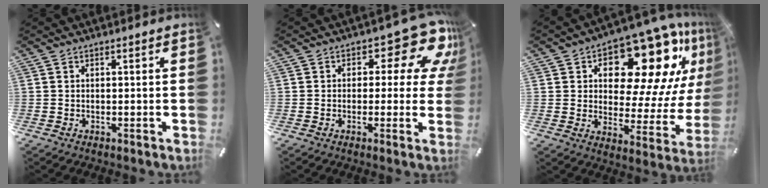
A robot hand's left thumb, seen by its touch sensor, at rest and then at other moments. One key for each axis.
{"total": 13.1, "fx": 6.2, "fy": 6.4, "fz": 9.6, "tx": -0.117, "ty": -0.045, "tz": 0.104}
{"total": 19.4, "fx": 11.1, "fy": 10.1, "fz": 12.4, "tx": -0.167, "ty": -0.089, "tz": 0.183}